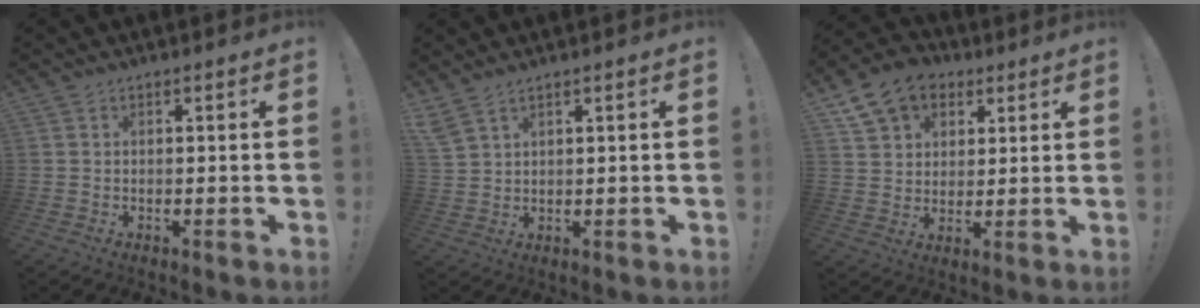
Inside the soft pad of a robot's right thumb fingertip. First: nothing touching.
{"total": 4.6, "force": [3.7, 1.5, 2.4], "torque": [-0.050, -0.013, 0.073]}
{"total": 12.4, "force": [6.6, 9.3, 4.8], "torque": [-0.078, -0.029, 0.131]}